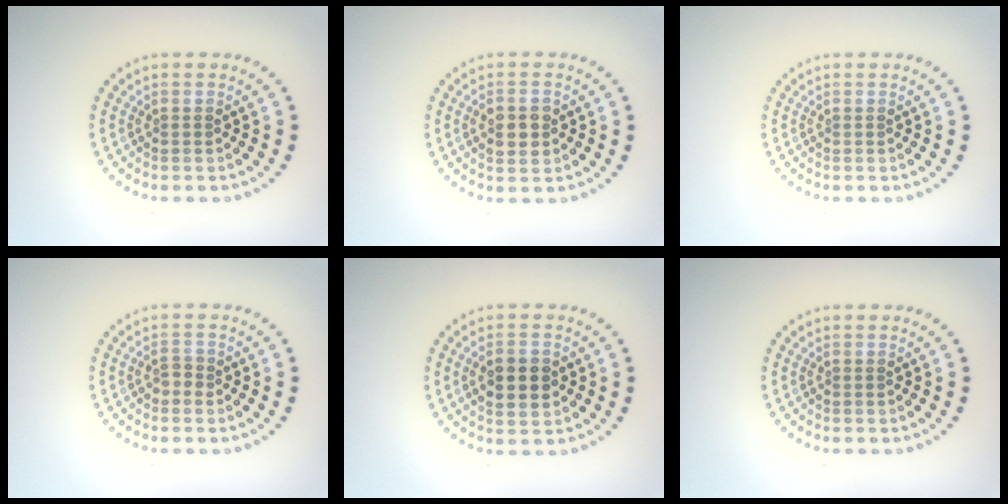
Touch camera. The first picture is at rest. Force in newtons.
{"total": 3.0, "press": 3.0, "slide": 0.2}
{"total": 0.0}
{"total": 1.2, "press": 1.1, "slide": 0.5}
{"total": 3.7, "press": 3.7, "slide": 0.2}
{"total": 0.0}